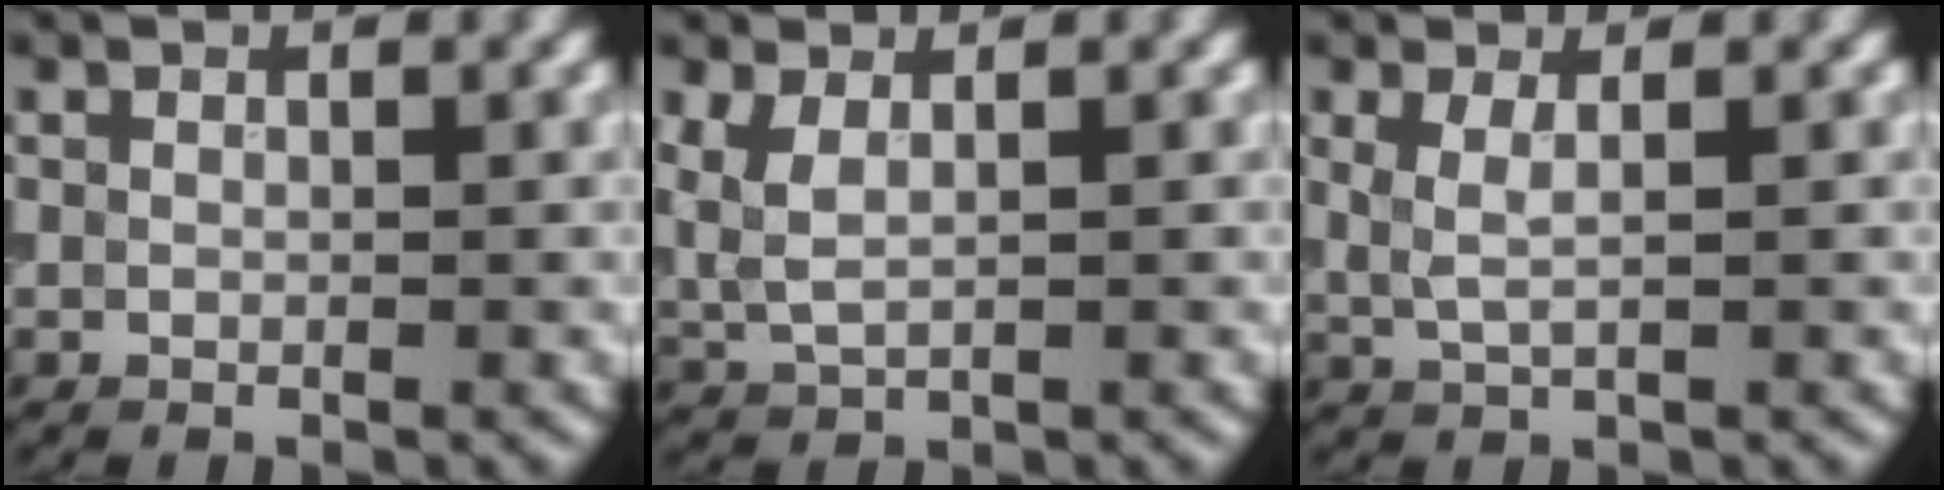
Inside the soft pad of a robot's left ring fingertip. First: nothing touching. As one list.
[{"total": 2.6, "force": [0.8, 1.2, 2.1], "torque": [-0.055, -0.001, 0.021]}, {"total": 1.9, "force": [0.7, 0.6, 1.6], "torque": [-0.030, -0.006, 0.013]}]